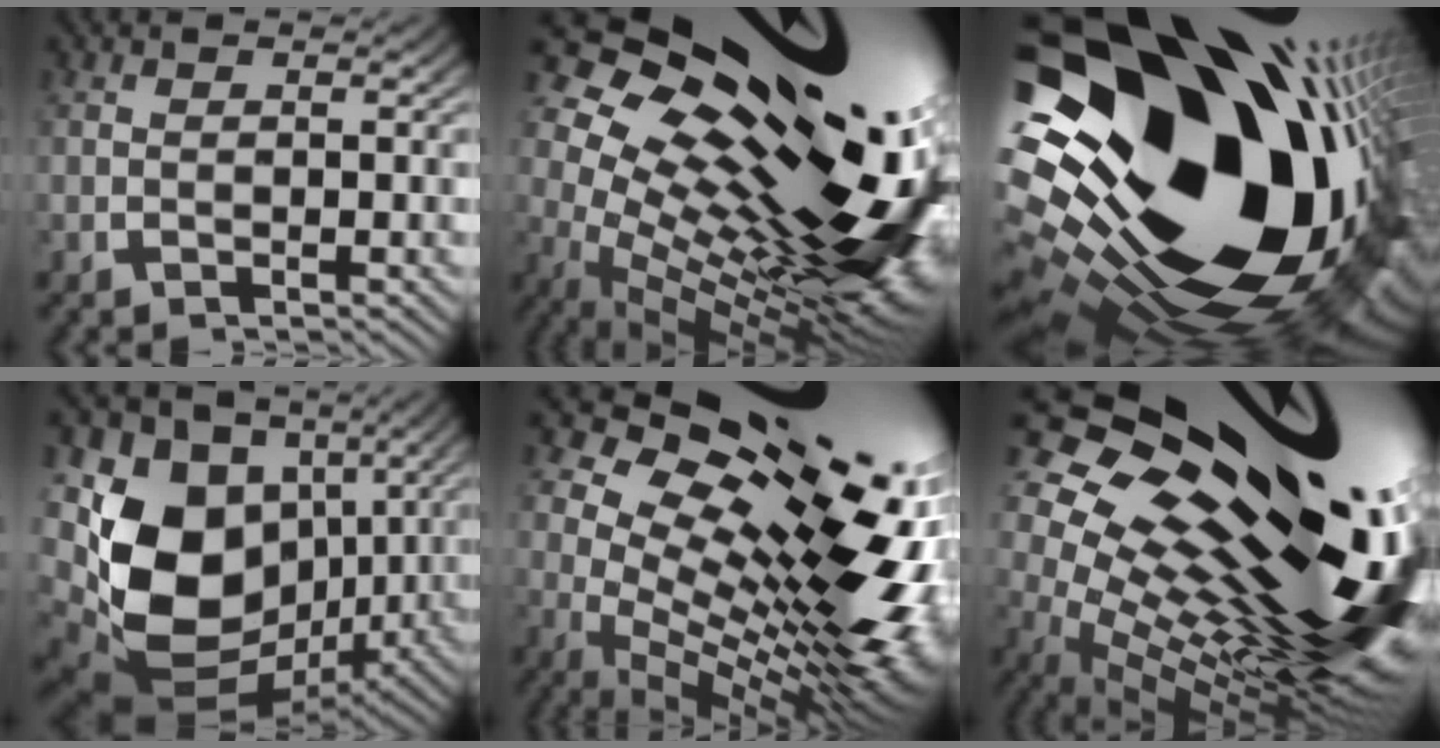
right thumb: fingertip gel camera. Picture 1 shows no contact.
{"total": 33.7, "force": [1.8, 19.5, 27.4], "torque": [-0.398, -0.039, 0.045]}
{"total": 45.9, "force": [-4.2, 30.2, 34.4], "torque": [-0.549, -0.090, -0.032]}
{"total": 21.9, "force": [-1.1, 16.5, 14.4], "torque": [-0.296, -0.075, 0.007]}
{"total": 27.4, "force": [1.3, 16.3, 22.0], "torque": [-0.316, -0.041, 0.031]}
{"total": 37.5, "force": [0.6, 22.3, 30.1], "torque": [-0.455, -0.062, 0.037]}